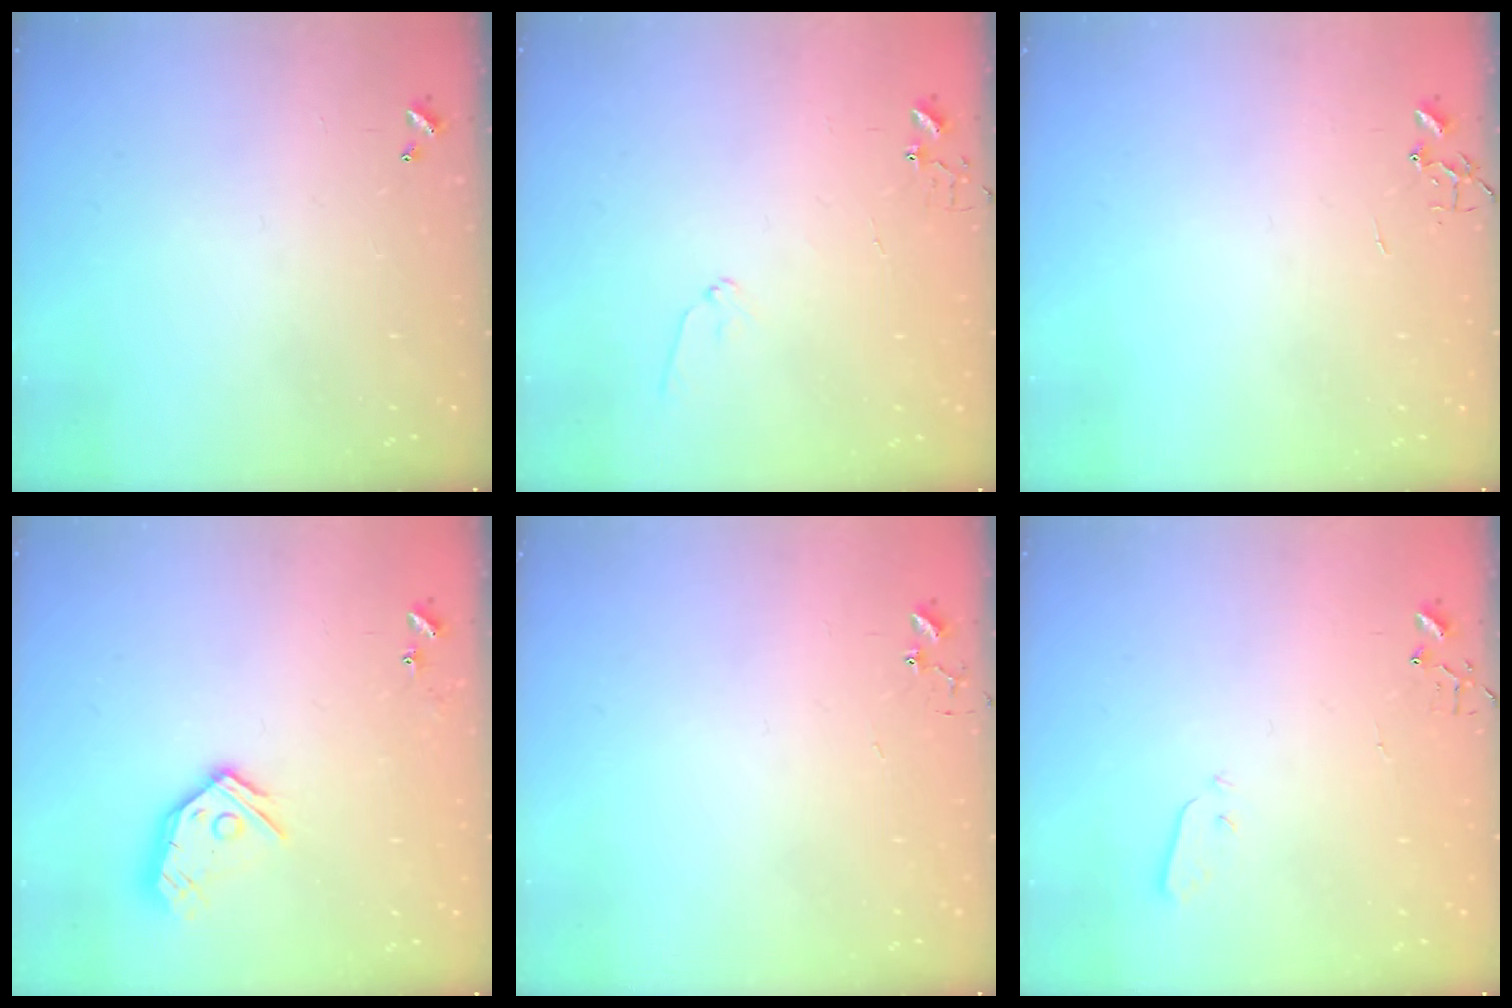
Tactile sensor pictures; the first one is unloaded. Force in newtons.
{"total": 6.5, "press": 6.5, "slide": 0.6}
{"total": 0.0}
{"total": 13.2, "press": 13.1, "slide": 1.6}
{"total": 3.5, "press": 3.4, "slide": 0.4}
{"total": 3.0, "press": 3.0, "slide": 0.3}